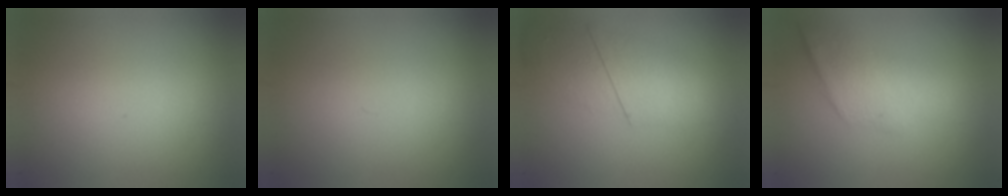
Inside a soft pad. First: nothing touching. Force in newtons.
{"total": 0.0}
{"total": 2.3}
{"total": 2.2}